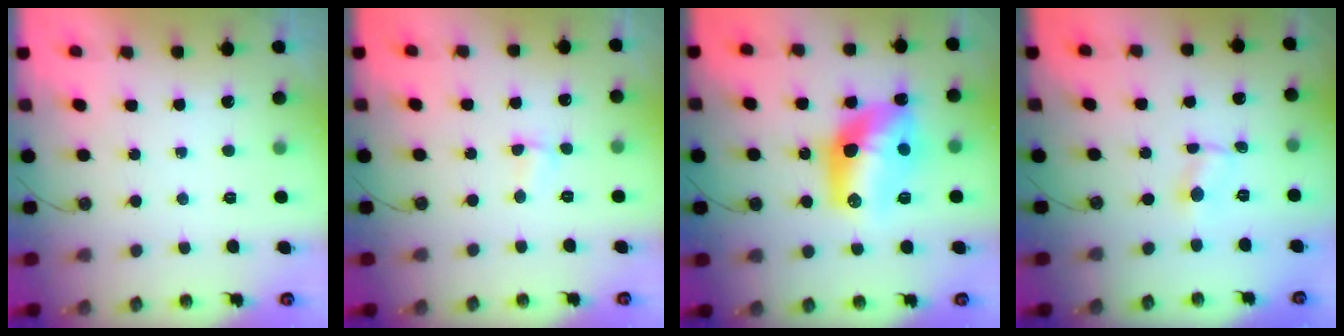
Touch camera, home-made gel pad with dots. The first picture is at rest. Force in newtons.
{"total": 2.3, "press": 1.9, "slide": 1.4}
{"total": 15.6, "press": 15.6, "slide": 1.1}
{"total": 0.7, "press": 0.7, "slide": 0.1}